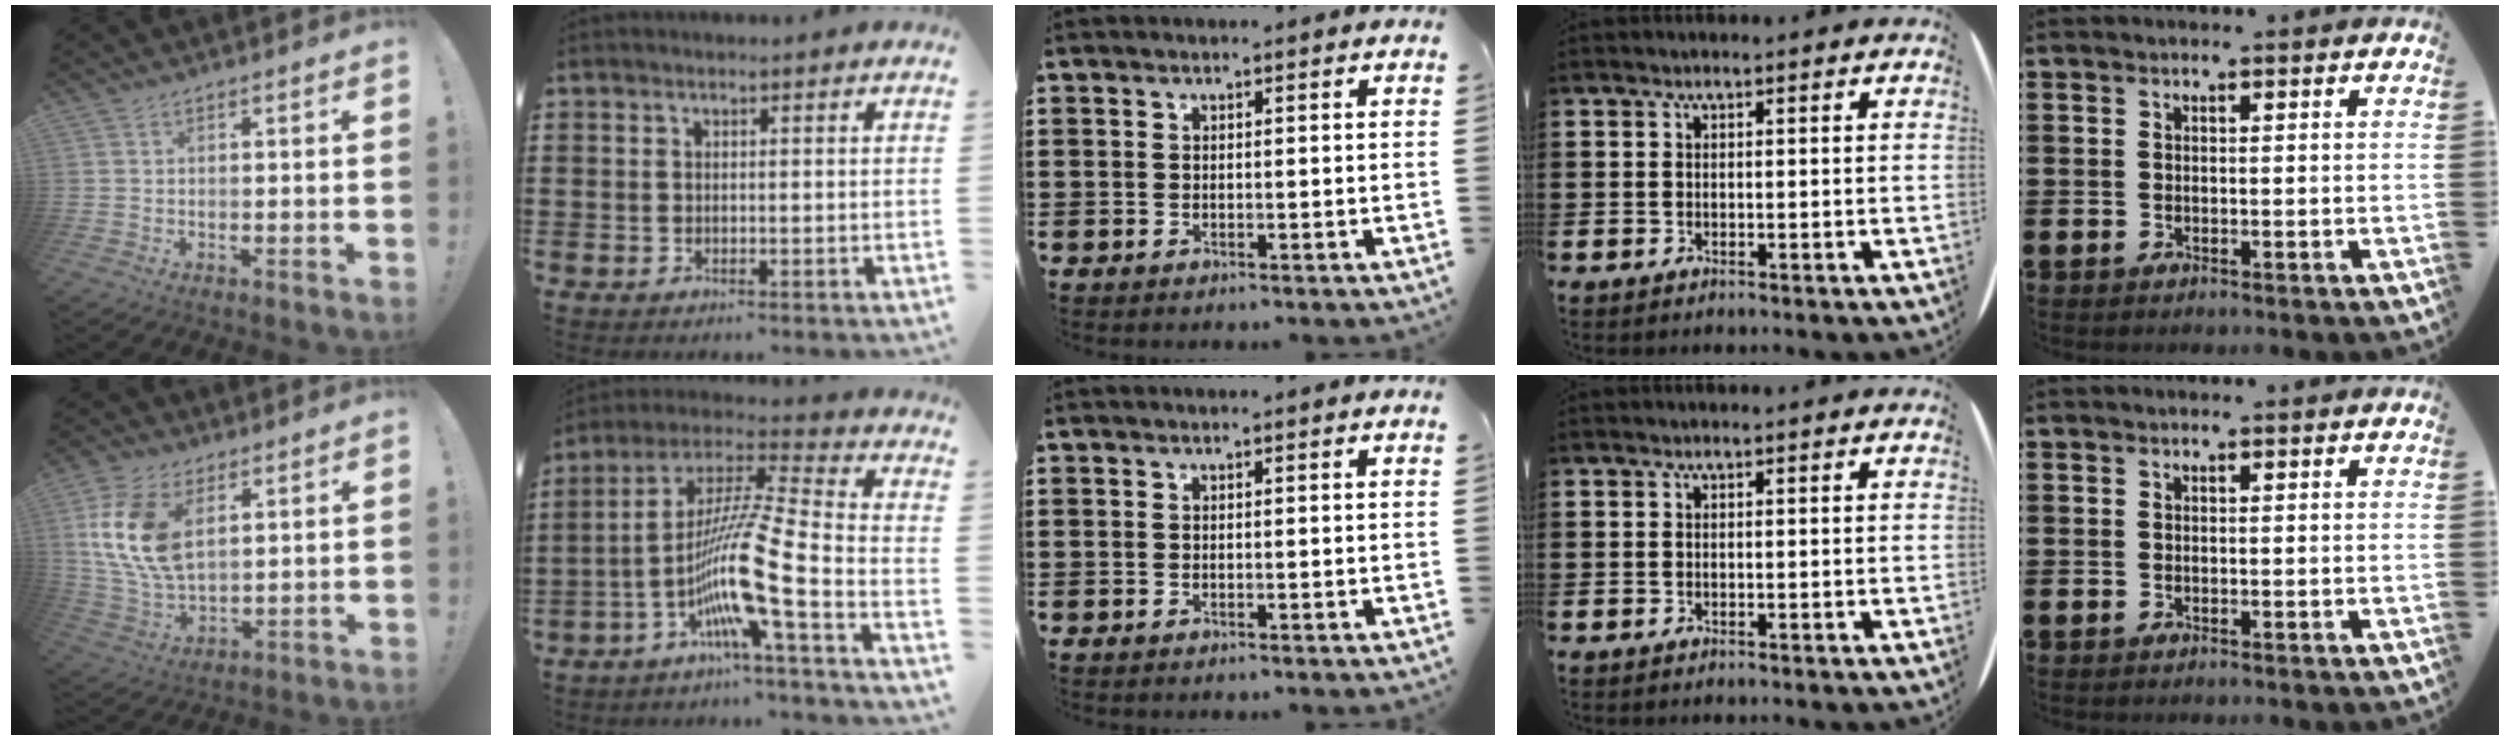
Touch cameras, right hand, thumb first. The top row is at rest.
{"thumb": {"total": 15.5, "force": [5.4, 9.4, 11.1], "torque": [-0.220, -0.019, 0.098]}, "index": {"total": 13.3, "force": [-5.9, -0.1, 11.9], "torque": [-0.250, -0.030, -0.123]}}